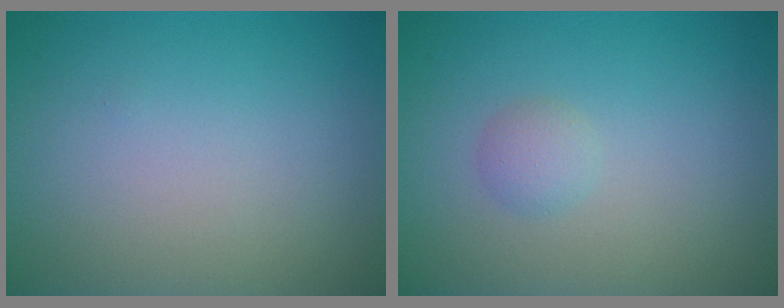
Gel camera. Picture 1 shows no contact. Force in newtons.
{"total": 1.2, "press": 1.2, "slide": 0.0}